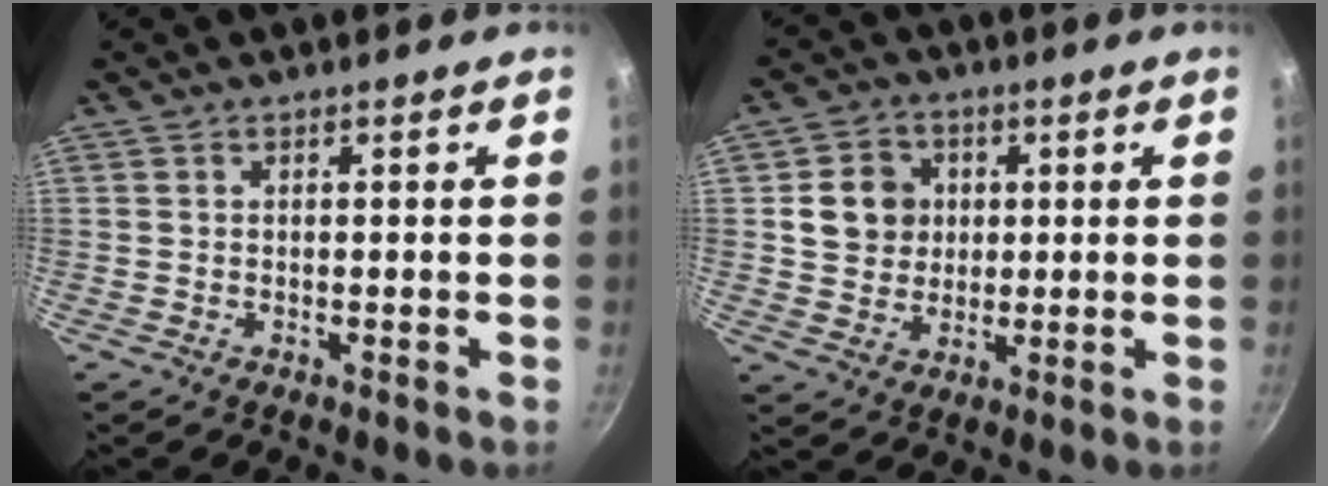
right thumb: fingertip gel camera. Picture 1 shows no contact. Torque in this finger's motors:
{"motor_torque": [0.67, 1.34, 0.47, 0.04, 0.00]}